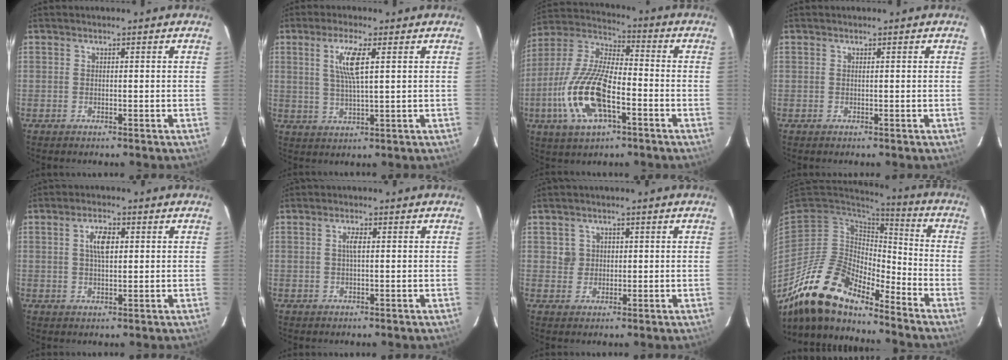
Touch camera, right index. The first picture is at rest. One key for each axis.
{"total": 6.3, "fx": 2.1, "fy": 0.6, "fz": 5.9, "tx": -0.115, "ty": -0.003, "tz": 0.041}
{"total": 17.3, "fx": -5.8, "fy": 6.8, "fz": 14.8, "tx": -0.318, "ty": -0.008, "tz": -0.114}
{"total": 0.0}
{"total": 4.5, "fx": 1.2, "fy": 1.9, "fz": 3.9, "tx": -0.070, "ty": 0.008, "tz": 0.023}
{"total": 1.8, "fx": 0.3, "fy": 0.3, "fz": 1.7, "tx": -0.033, "ty": 0.003, "tz": 0.004}
{"total": 3.0, "fx": 0.7, "fy": 2.9, "fz": 0.3, "tx": 0.005, "ty": 0.014, "tz": 0.011}
{"total": 16.3, "fx": -13.7, "fy": 4.4, "fz": 7.6, "tx": -0.143, "ty": -0.013, "tz": -0.265}